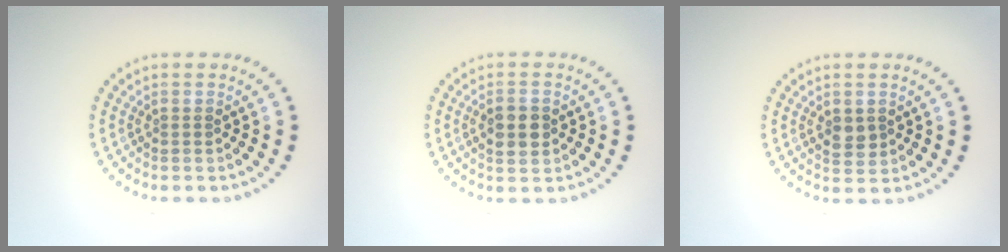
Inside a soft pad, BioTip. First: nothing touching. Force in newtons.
{"total": 2.9, "press": 2.9, "slide": 0.1}
{"total": 1.8, "press": 1.8, "slide": 0.1}